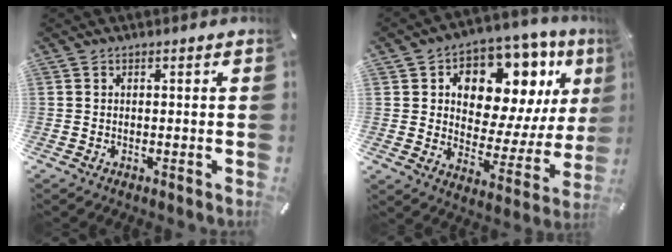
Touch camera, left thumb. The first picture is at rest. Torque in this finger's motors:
{"motor_torque": [2.50, 2.51, 1.99, -0.78, 0.15]}